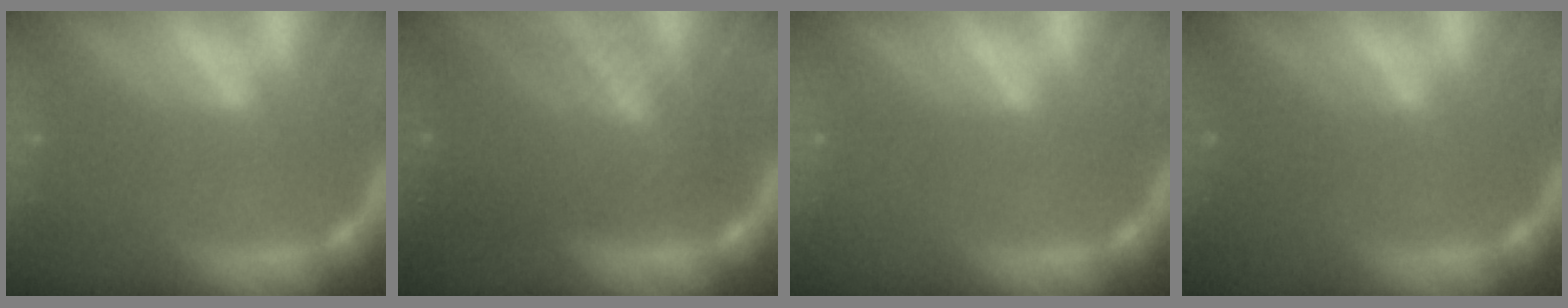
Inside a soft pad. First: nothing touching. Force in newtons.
{"total": 8.6}
{"total": 0.0}
{"total": 1.9}